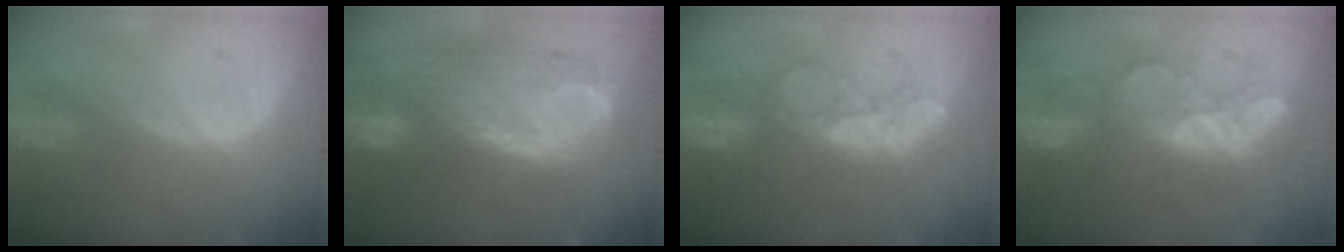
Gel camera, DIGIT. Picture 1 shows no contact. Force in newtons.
{"total": 10.4, "press": 9.9, "slide": 3.0}
{"total": 6.4, "press": 6.2, "slide": 1.5}
{"total": 9.3, "press": 8.5, "slide": 3.8}